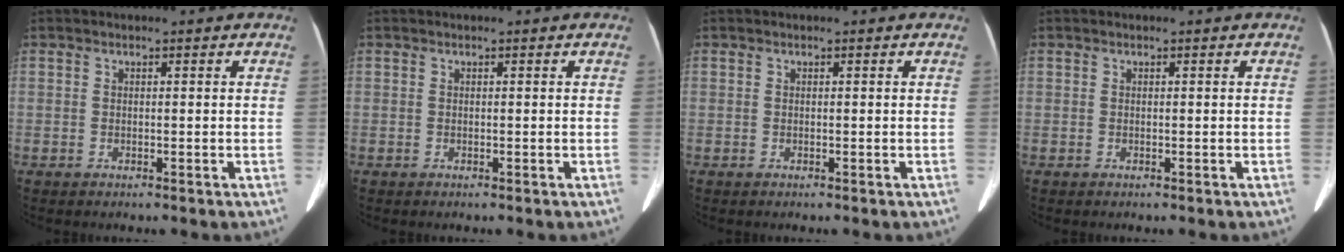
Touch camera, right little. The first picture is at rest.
{"total": 0.0}
{"total": 0.0}
{"total": 0.0}